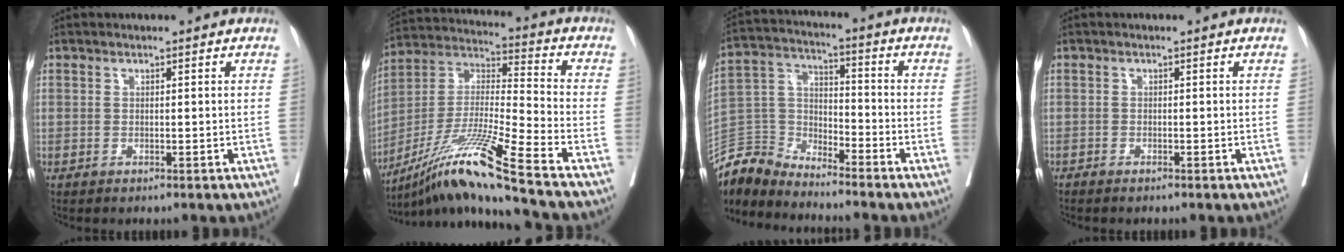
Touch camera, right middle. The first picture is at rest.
{"total": 17.1, "force": [-12.4, -2.4, 11.5], "torque": [-0.236, -0.016, -0.226]}
{"total": 8.3, "force": [-8.2, 1.1, -0.4], "torque": [0.006, 0.023, -0.170]}
{"total": 0.5, "force": [-0.5, 0.0, 0.1], "torque": [-0.004, 0.000, -0.011]}